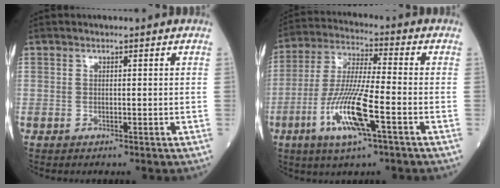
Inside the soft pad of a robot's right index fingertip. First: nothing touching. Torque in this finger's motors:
{"motor_torque": [0.45, -0.26, 0.32, 0.21]}